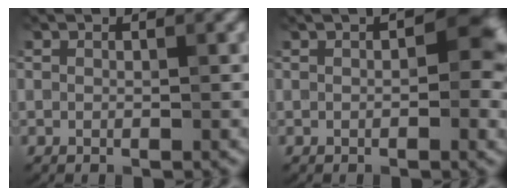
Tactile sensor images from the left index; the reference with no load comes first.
{"total": 6.4, "force": [1.1, 3.2, 5.4], "torque": [-0.058, 0.015, 0.010]}